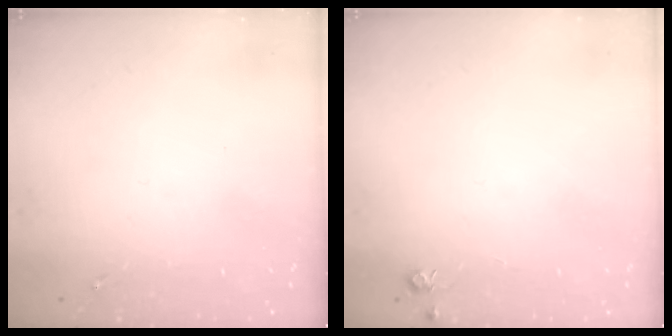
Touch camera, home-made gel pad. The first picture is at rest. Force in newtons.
{"total": 5.4, "press": 5.3, "slide": 0.7}